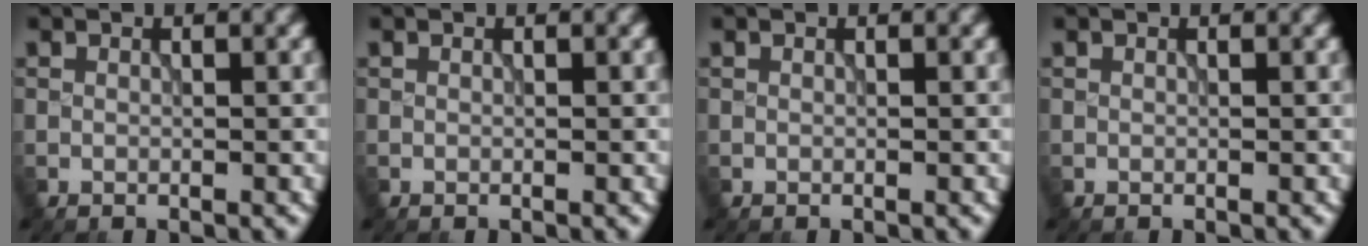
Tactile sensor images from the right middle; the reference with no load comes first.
{"total": 0.0}
{"total": 0.0}
{"total": 0.0}